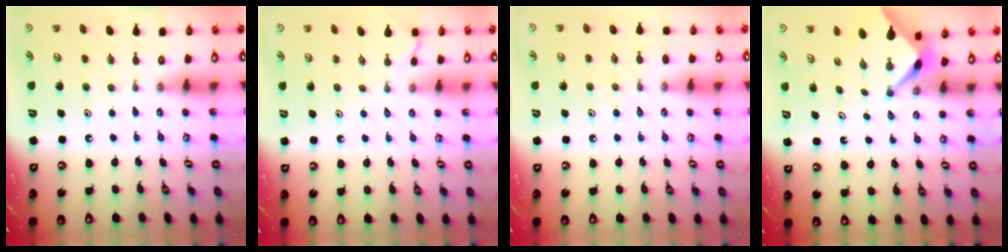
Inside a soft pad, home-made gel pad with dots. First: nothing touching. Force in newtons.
{"total": 2.9, "press": 2.8, "slide": 0.6}
{"total": 5.2, "press": 5.1, "slide": 0.8}
{"total": 2.6, "press": 2.6, "slide": 0.3}